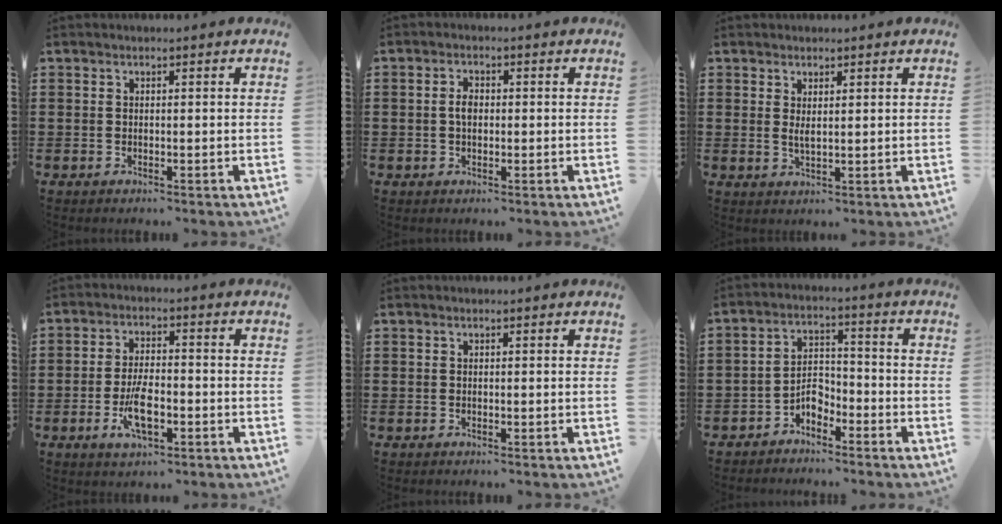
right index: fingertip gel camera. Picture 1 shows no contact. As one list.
[{"total": 2.4, "force": [0.0, 1.4, 2.0], "torque": [-0.040, 0.005, -0.002]}, {"total": 1.8, "force": [0.8, 0.5, 1.6], "torque": [-0.032, 0.001, 0.013]}, {"total": 6.6, "force": [-2.2, 2.7, 5.6], "torque": [-0.120, -0.002, -0.043]}, {"total": 0.0}, {"total": 3.9, "force": [-2.8, 2.0, 1.8], "torque": [-0.036, 0.010, -0.055]}]